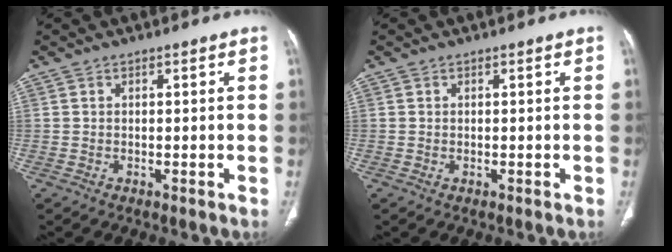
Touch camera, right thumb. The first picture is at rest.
{"total": 0.0}